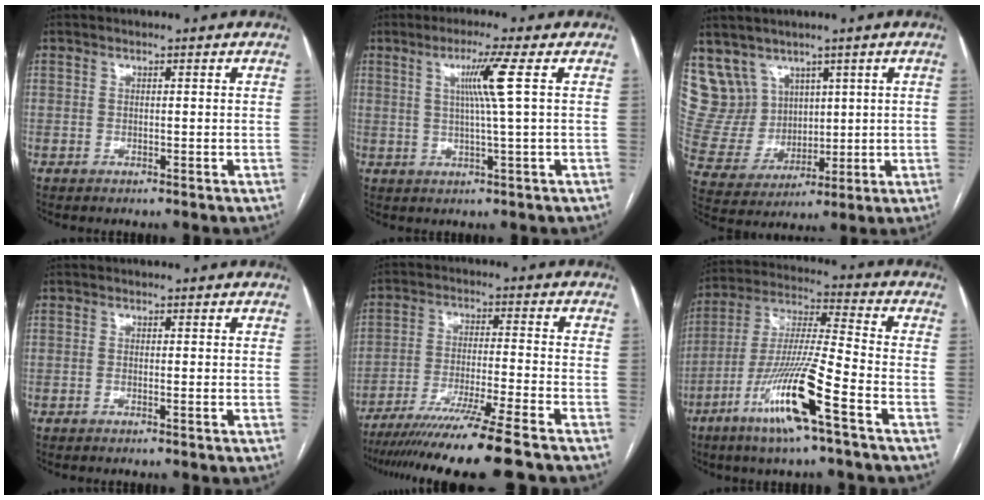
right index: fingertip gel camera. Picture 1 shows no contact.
{"total": 5.8, "force": [1.5, -1.7, 5.4], "torque": [-0.103, 0.000, 0.030]}
{"total": 9.7, "force": [6.2, 7.5, 0.9], "torque": [-0.034, 0.043, 0.143]}
{"total": 0.8, "force": [-0.3, 0.1, 0.7], "torque": [-0.011, -0.001, -0.004]}
{"total": 16.7, "force": [-13.9, -1.6, 9.2], "torque": [-0.157, -0.047, -0.225]}
{"total": 15.4, "force": [-7.6, 0.1, 13.4], "torque": [-0.272, -0.020, -0.144]}